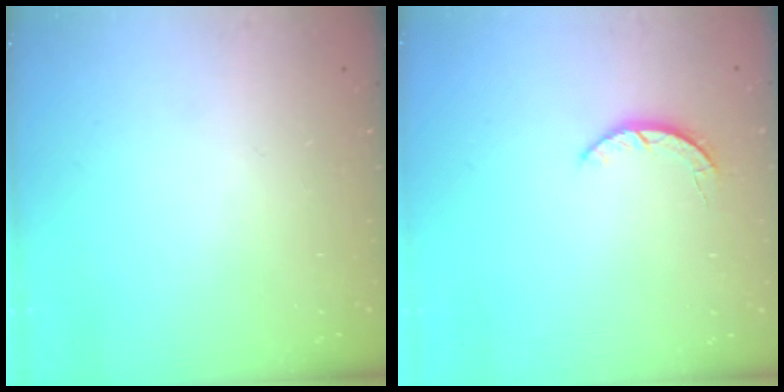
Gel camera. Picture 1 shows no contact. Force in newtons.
{"total": 2.2, "press": 2.2, "slide": 0.4}